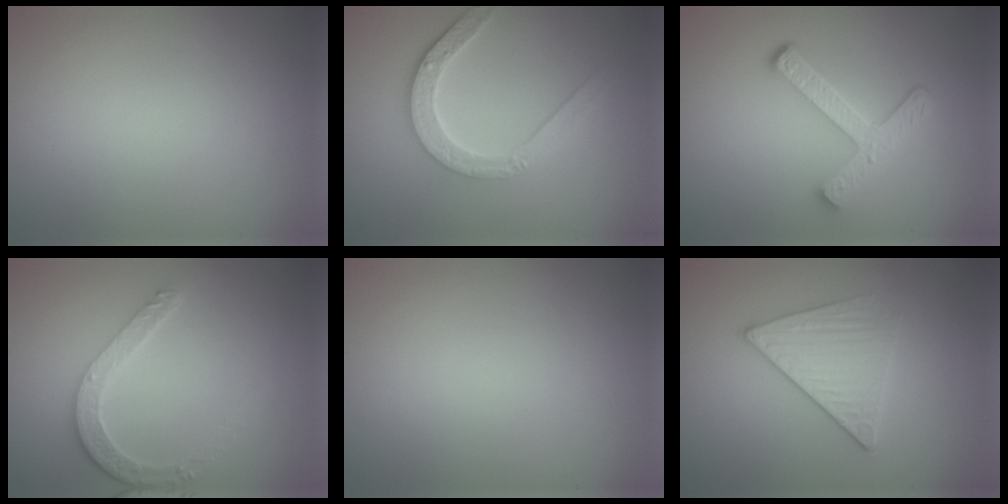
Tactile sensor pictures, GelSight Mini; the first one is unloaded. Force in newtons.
{"total": 4.7, "press": 3.6, "slide": 3.0}
{"total": 4.8, "press": 3.6, "slide": 3.2}
{"total": 3.6, "press": 2.9, "slide": 2.2}
{"total": 0.0}
{"total": 3.4, "press": 3.0, "slide": 1.4}